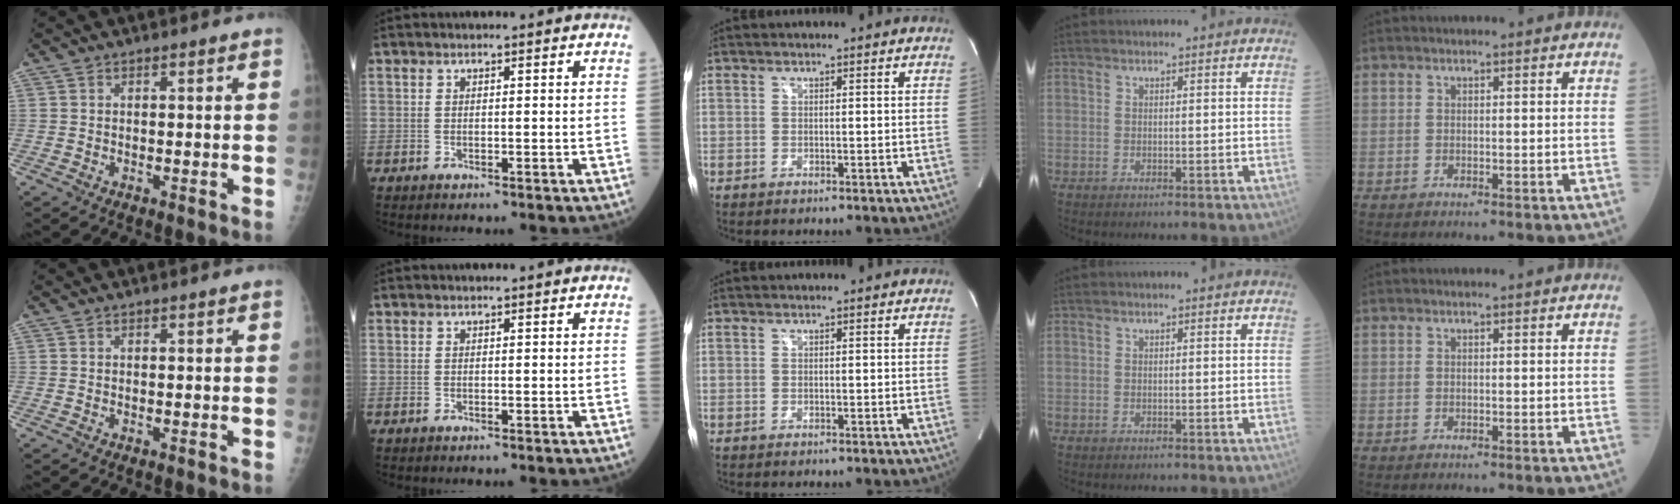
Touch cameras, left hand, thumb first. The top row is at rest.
{}